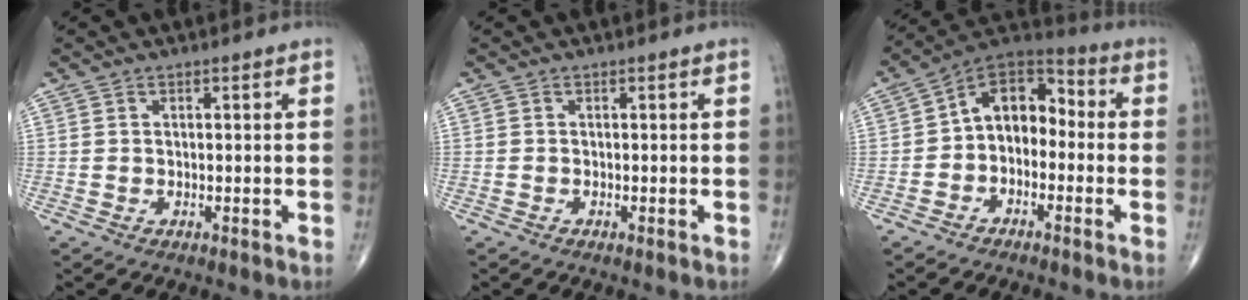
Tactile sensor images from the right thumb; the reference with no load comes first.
{"total": 0.0}
{"total": 10.5, "force": [-1.2, 7.4, 7.4], "torque": [-0.078, 0.049, -0.042]}